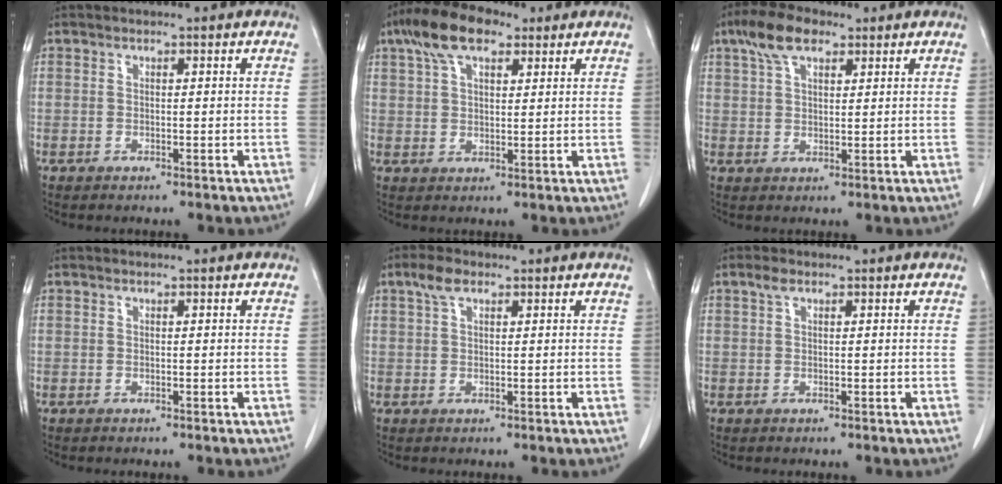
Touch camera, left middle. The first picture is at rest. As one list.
[{"total": 8.9, "force": [5.5, 3.6, 6.1], "torque": [-0.120, 0.028, 0.100]}, {"total": 6.5, "force": [4.0, 2.9, 4.3], "torque": [-0.088, 0.021, 0.075]}, {"total": 0.0}, {"total": 2.7, "force": [1.6, 1.1, 1.8], "torque": [-0.043, 0.013, 0.035]}, {"total": 1.1, "force": [0.7, 0.5, 0.8], "torque": [-0.017, 0.010, 0.013]}]